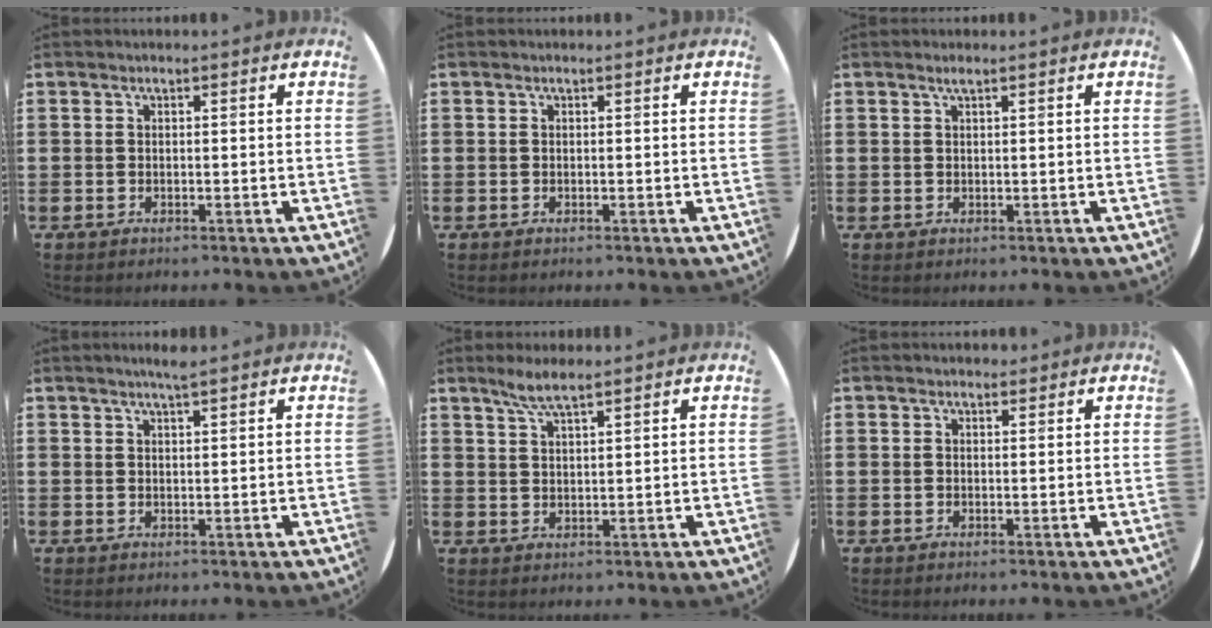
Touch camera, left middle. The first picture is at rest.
{"total": 0.0}
{"total": 0.8, "force": [0.6, 0.0, 0.5], "torque": [-0.008, 0.001, 0.010]}
{"total": 2.2, "force": [2.0, -0.2, 0.9], "torque": [-0.017, 0.001, 0.035]}
{"total": 3.4, "force": [2.8, 0.3, 2.0], "torque": [-0.044, 0.003, 0.050]}
{"total": 0.8, "force": [0.7, 0.4, 0.0], "torque": [0.008, 0.000, 0.012]}